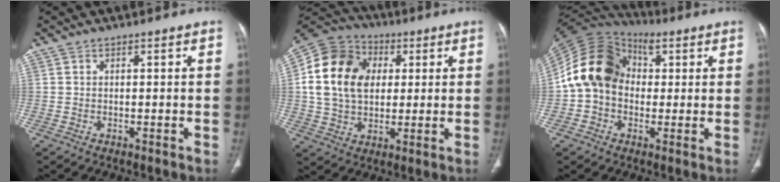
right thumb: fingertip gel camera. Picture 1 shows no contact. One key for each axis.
{"total": 17.7, "fx": 3.2, "fy": 13.0, "fz": 11.7, "tx": -0.202, "ty": 0.015, "tz": 0.051}
{"total": 15.7, "fx": 2.1, "fy": 11.9, "fz": 10.1, "tx": -0.168, "ty": 0.035, "tz": 0.026}